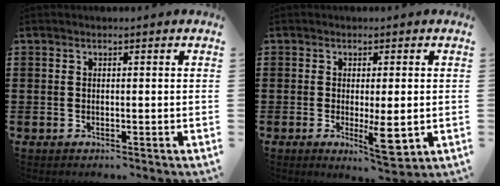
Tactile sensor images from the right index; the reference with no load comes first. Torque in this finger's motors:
{"motor_torque": [0.37, 0.29, 0.02, 0.03]}